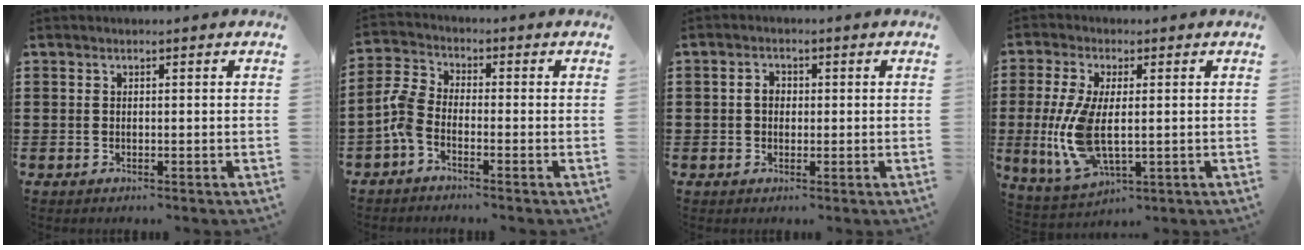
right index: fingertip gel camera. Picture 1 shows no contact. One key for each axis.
{"total": 4.4, "fx": -2.6, "fy": 2.0, "fz": 2.9, "tx": -0.089, "ty": -0.002, "tz": -0.060}
{"total": 2.1, "fx": 0.0, "fy": 1.6, "fz": 1.4, "tx": -0.029, "ty": 0.008, "tz": -0.001}
{"total": 9.9, "fx": -0.4, "fy": 4.4, "fz": 8.8, "tx": -0.210, "ty": -0.020, "tz": -0.008}